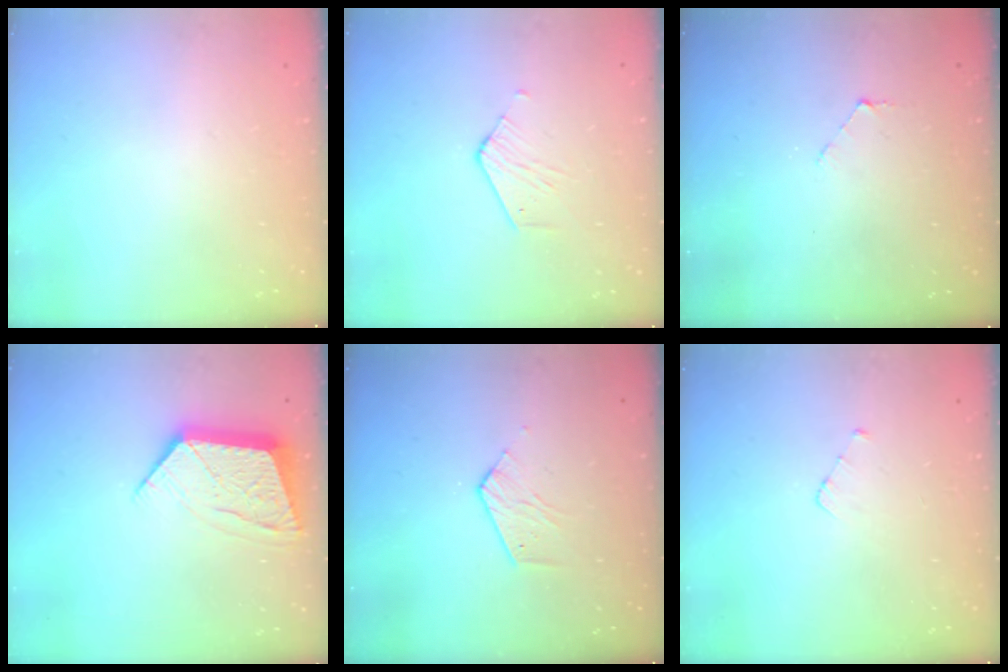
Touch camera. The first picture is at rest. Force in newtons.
{"total": 2.6, "press": 2.6, "slide": 0.2}
{"total": 3.5, "press": 3.5, "slide": 0.3}
{"total": 11.5, "press": 11.5, "slide": 0.8}
{"total": 3.7, "press": 3.7, "slide": 0.3}
{"total": 2.9, "press": 2.9, "slide": 0.2}